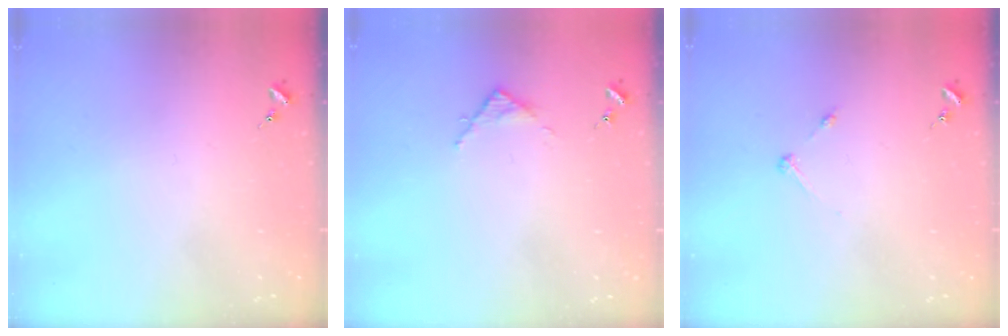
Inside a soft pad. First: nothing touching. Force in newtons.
{"total": 2.8, "press": 2.8, "slide": 0.4}
{"total": 3.3, "press": 3.2, "slide": 0.4}